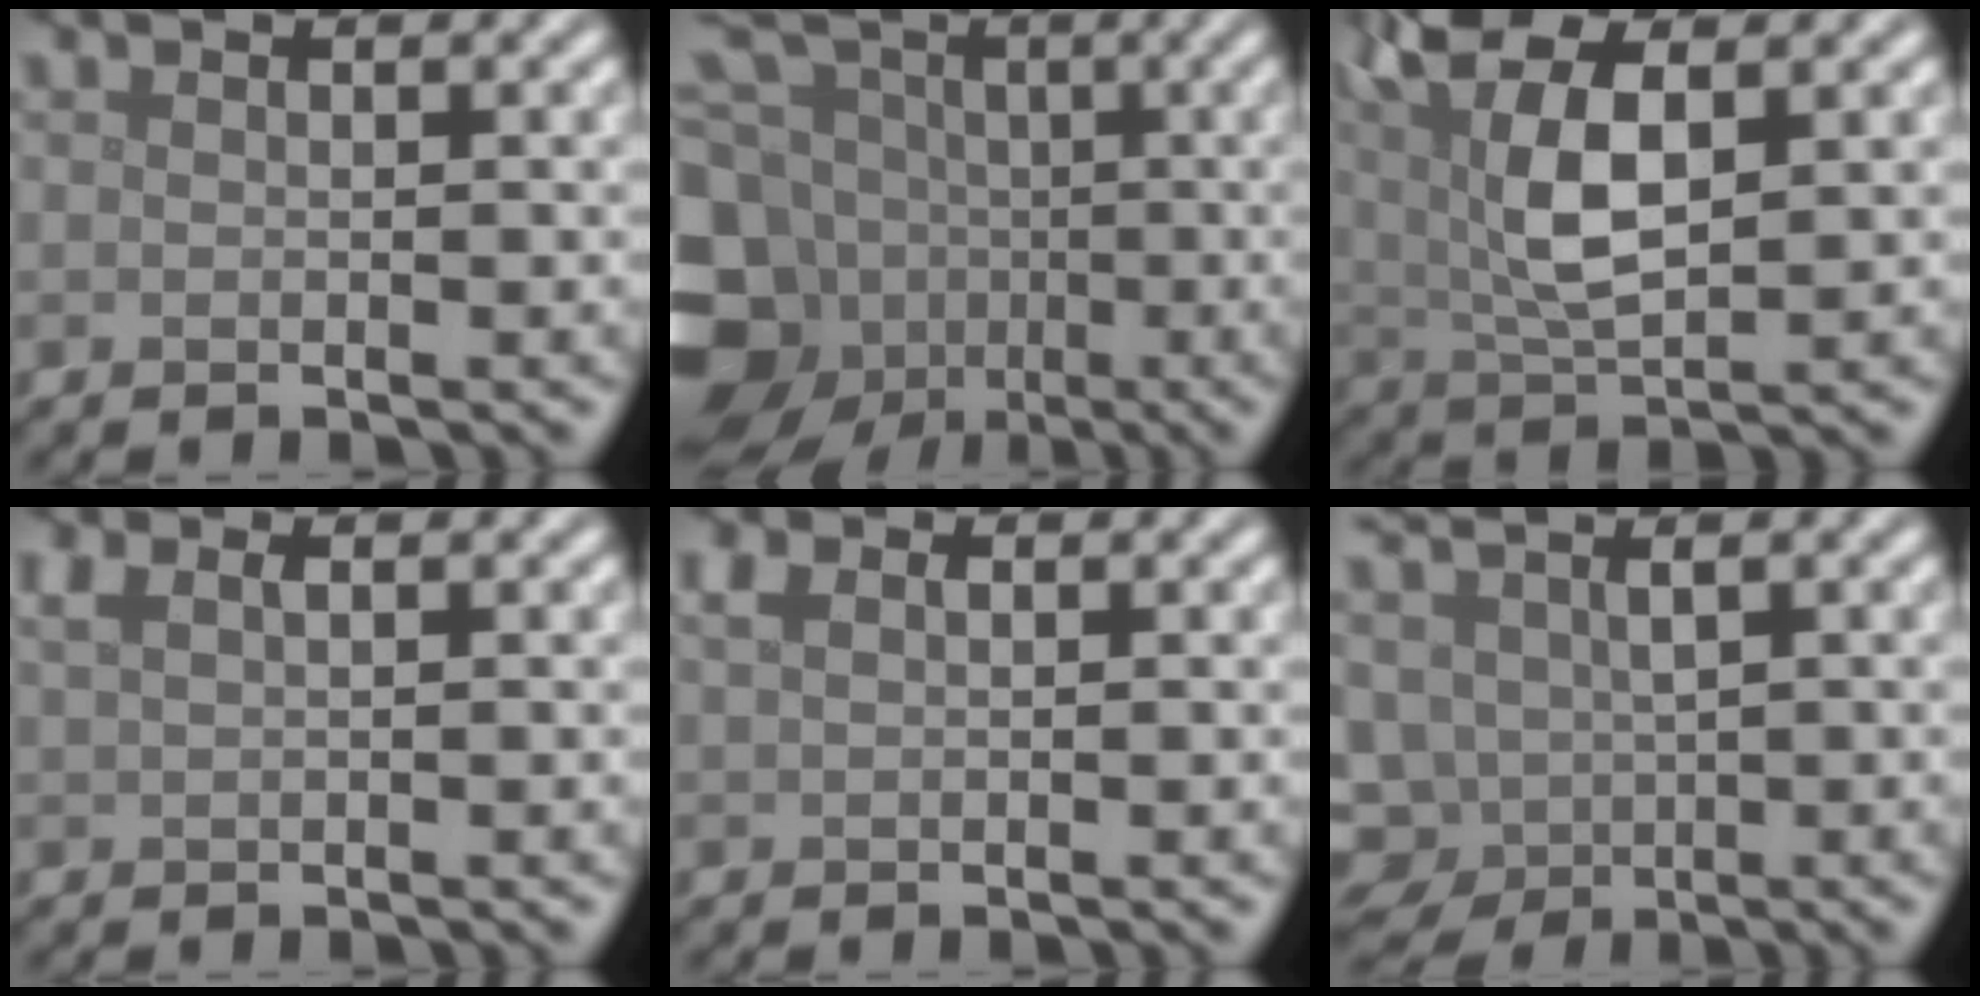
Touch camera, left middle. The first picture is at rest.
{"total": 15.4, "force": [-2.1, 13.1, 7.9], "torque": [-0.209, -0.011, -0.048]}
{"total": 7.7, "force": [2.3, 3.1, 6.7], "torque": [-0.138, 0.012, 0.041]}
{"total": 1.6, "force": [0.9, 0.6, 1.1], "torque": [-0.026, 0.002, 0.021]}
{"total": 1.5, "force": [0.7, 0.9, 1.0], "torque": [-0.024, 0.005, 0.014]}
{"total": 5.7, "force": [-0.6, 4.3, 3.7], "torque": [-0.081, -0.016, -0.001]}